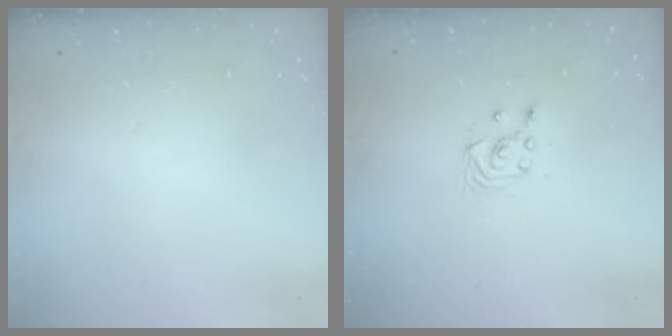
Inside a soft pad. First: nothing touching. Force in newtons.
{"total": 3.1, "press": 2.8, "slide": 1.3}